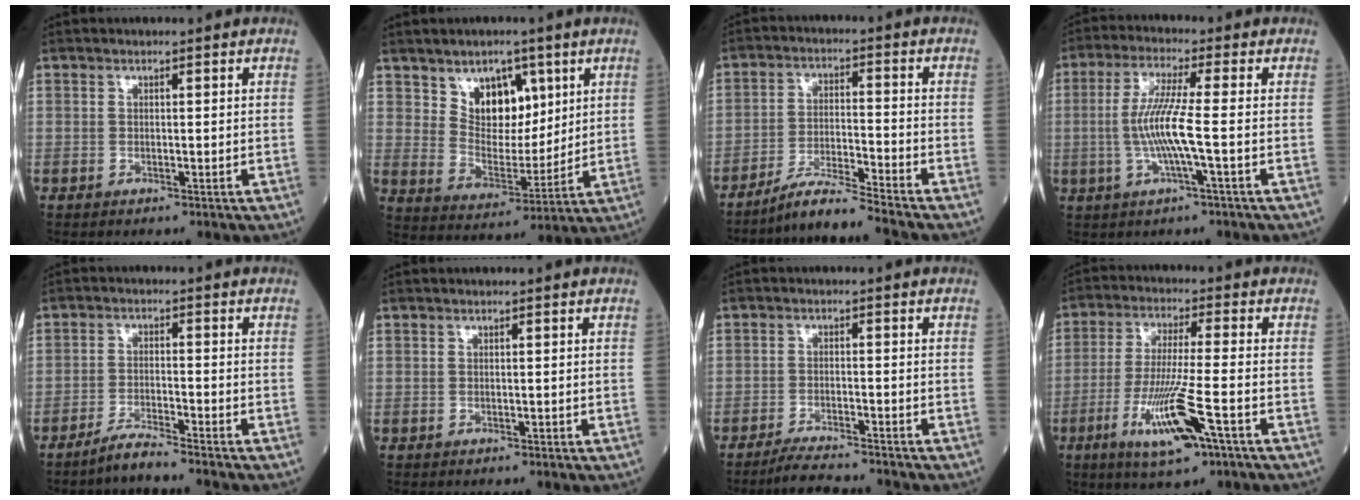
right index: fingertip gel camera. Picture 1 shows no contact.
{"total": 8.9, "force": [4.5, 5.4, 5.5], "torque": [-0.092, 0.001, 0.087]}
{"total": 7.2, "force": [-6.5, -1.6, 2.7], "torque": [-0.052, -0.021, -0.122]}
{"total": 7.8, "force": [-1.1, -0.4, 7.7], "torque": [-0.161, -0.001, -0.024]}
{"total": 4.1, "force": [-3.7, -0.8, 1.5], "torque": [-0.035, -0.015, -0.075]}
{"total": 0.0}
{"total": 6.7, "force": [-6.3, -0.1, 2.2], "torque": [-0.036, -0.017, -0.104]}
{"total": 11.6, "force": [-5.2, 0.5, 10.4], "torque": [-0.205, -0.023, -0.090]}